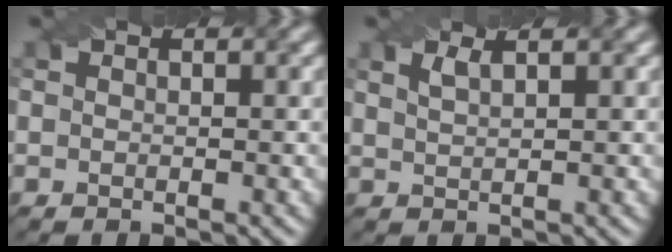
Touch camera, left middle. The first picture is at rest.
{"total": 1.6, "force": [1.0, 0.6, 1.2], "torque": [-0.018, 0.007, 0.015]}